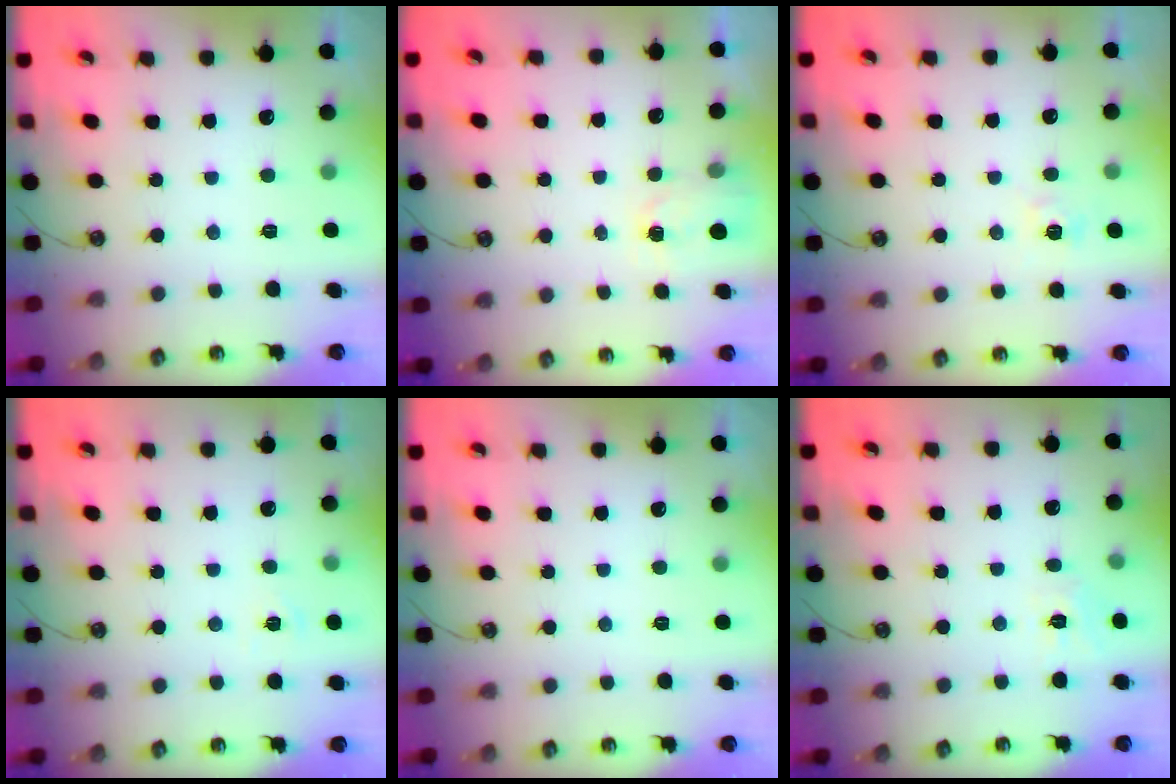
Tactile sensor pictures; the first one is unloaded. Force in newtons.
{"total": 1.9, "press": 1.9, "slide": 0.3}
{"total": 4.1, "press": 4.1, "slide": 0.5}
{"total": 3.6, "press": 3.6, "slide": 0.4}
{"total": 0.0}
{"total": 4.9, "press": 4.9, "slide": 0.2}